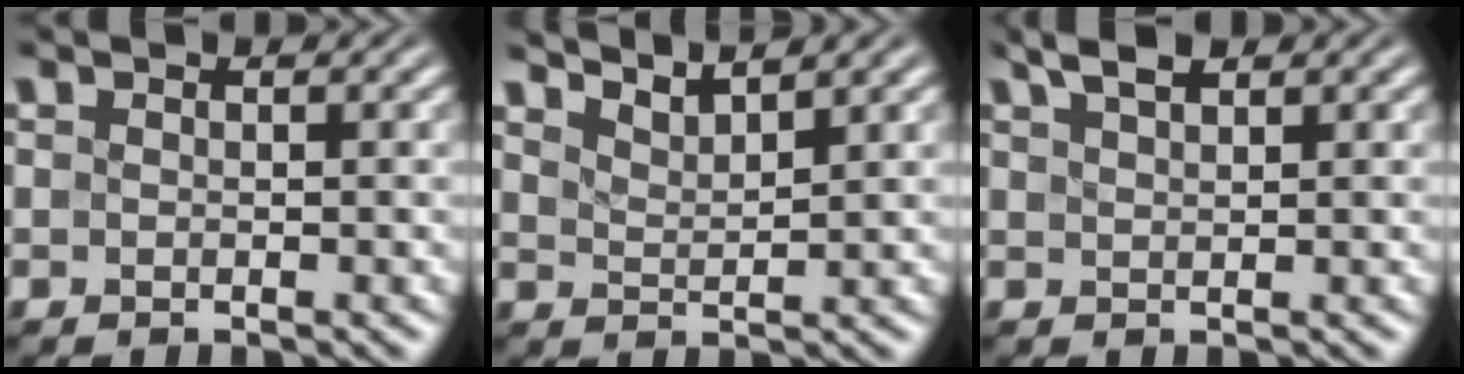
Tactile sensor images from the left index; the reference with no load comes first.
{"total": 4.0, "force": [3.6, 0.7, 1.6], "torque": [-0.013, 0.004, 0.048]}
{"total": 2.5, "force": [1.9, 0.6, 1.6], "torque": [-0.025, 0.009, 0.036]}